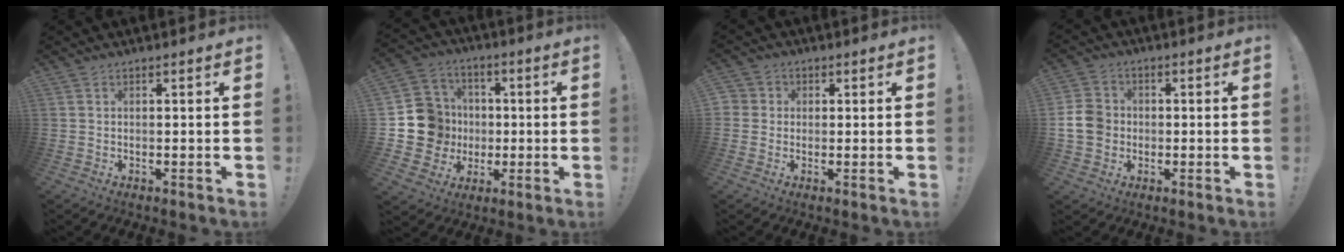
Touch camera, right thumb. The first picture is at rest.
{"total": 14.6, "force": [-1.2, 13.8, 4.6], "torque": [-0.052, 0.020, -0.002]}
{"total": 3.4, "force": [-0.1, 3.3, 0.9], "torque": [-0.016, 0.006, -0.002]}
{"total": 8.7, "force": [-0.7, 7.7, 4.1], "torque": [-0.073, 0.014, -0.010]}